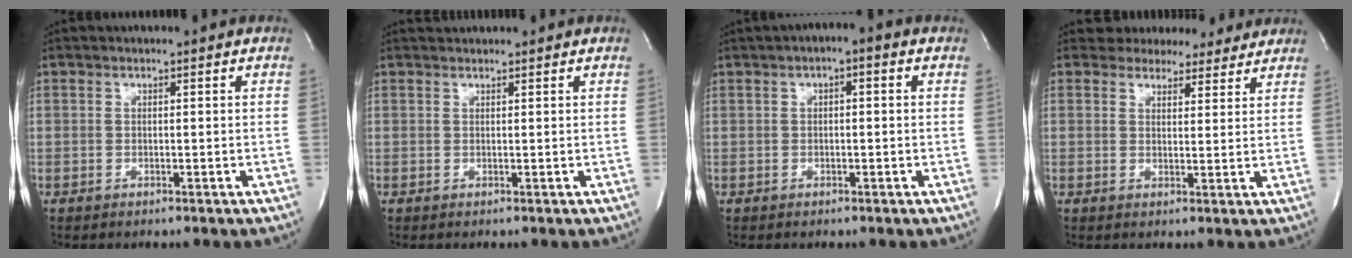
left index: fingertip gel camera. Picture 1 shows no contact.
{"total": 1.7, "force": [1.7, 0.3, 0.1], "torque": [-0.008, 0.018, 0.030]}
{"total": 3.2, "force": [1.0, 1.0, 2.8], "torque": [-0.043, 0.009, 0.008]}
{"total": 8.0, "force": [7.3, 3.2, 0.7], "torque": [0.009, 0.004, 0.076]}